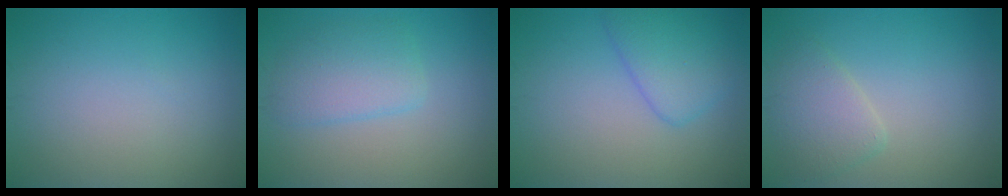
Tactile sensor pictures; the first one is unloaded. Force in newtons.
{"total": 3.3, "press": 3.3, "slide": 0.1}
{"total": 3.6, "press": 3.6, "slide": 0.2}
{"total": 2.9, "press": 2.9, "slide": 0.2}